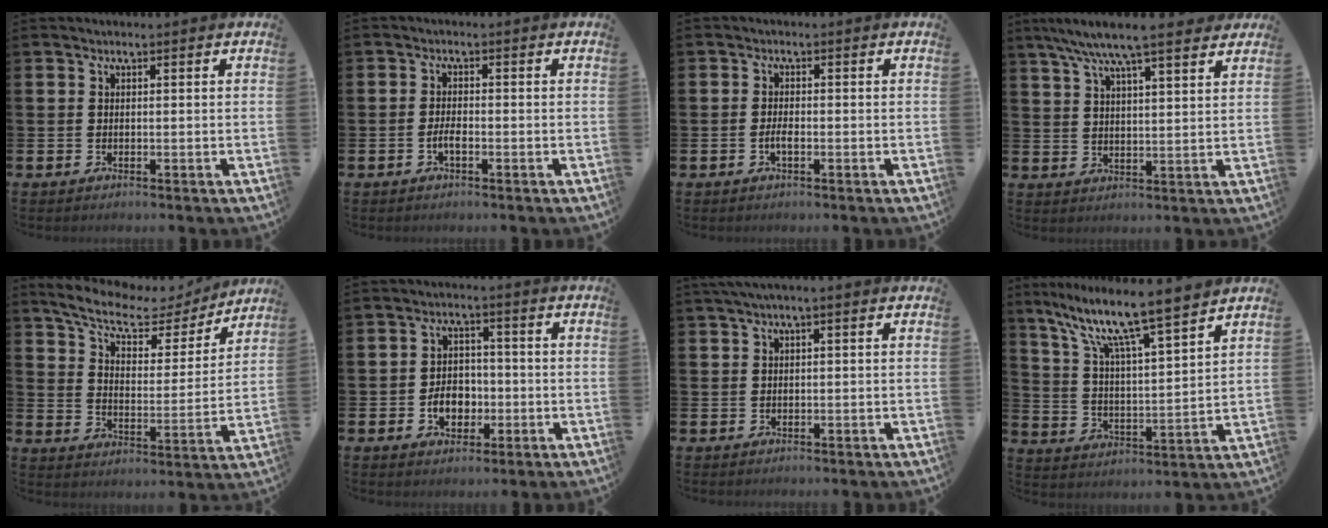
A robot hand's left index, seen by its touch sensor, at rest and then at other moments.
{"total": 1.8, "force": [-0.8, 0.6, 1.4], "torque": [-0.022, 0.000, -0.018]}
{"total": 1.6, "force": [-0.6, 0.6, 1.3], "torque": [-0.020, -0.001, -0.013]}
{"total": 8.0, "force": [7.2, 0.9, 3.3], "torque": [-0.074, -0.032, 0.127]}
{"total": 8.4, "force": [7.3, 2.8, 3.2], "torque": [-0.082, -0.051, 0.120]}
{"total": 4.6, "force": [-1.3, 3.5, 2.7], "torque": [-0.033, -0.002, -0.032]}
{"total": 1.5, "force": [0.7, 0.0, 1.3], "torque": [-0.028, 0.004, 0.013]}
{"total": 10.7, "force": [9.1, 0.8, 5.5], "torque": [-0.127, -0.061, 0.150]}